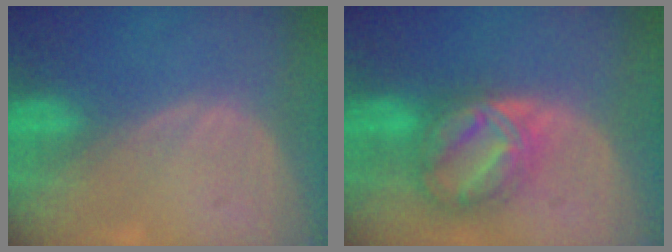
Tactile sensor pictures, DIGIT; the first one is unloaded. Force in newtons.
{"total": 8.2, "press": 8.2, "slide": 0.6}